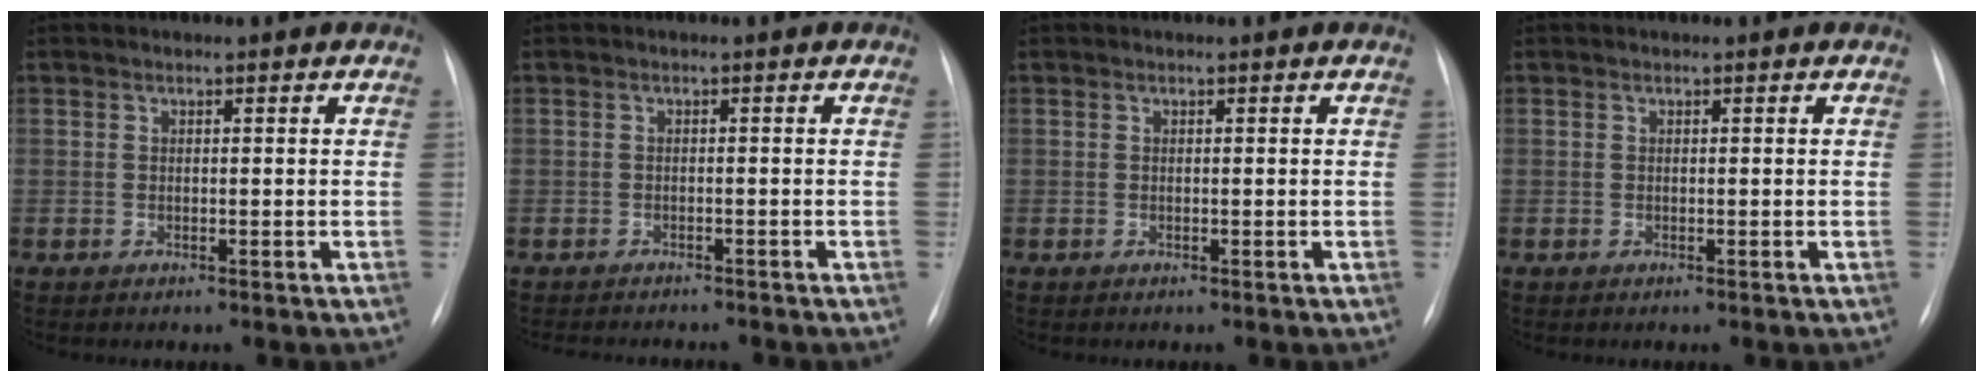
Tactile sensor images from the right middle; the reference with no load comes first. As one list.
[{"total": 6.4, "force": [-5.8, 1.6, 2.1], "torque": [-0.024, -0.001, -0.076]}, {"total": 0.0}, {"total": 0.0}]